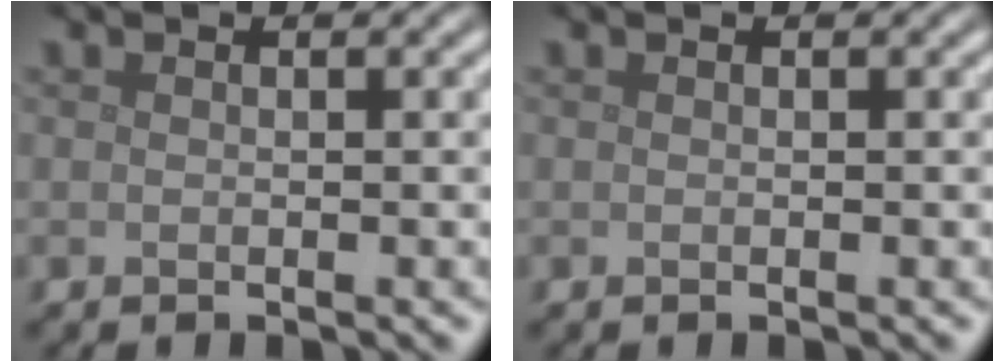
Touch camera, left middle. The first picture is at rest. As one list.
[{"total": 0.0}]